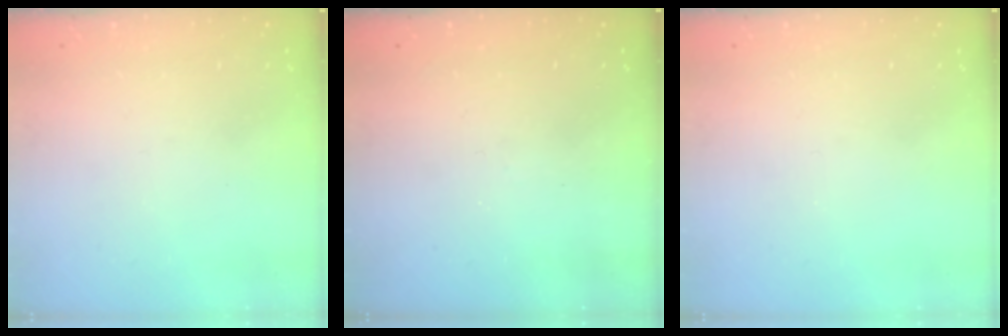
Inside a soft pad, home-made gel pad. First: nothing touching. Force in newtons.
{"total": 4.4, "press": 4.4, "slide": 0.6}
{"total": 0.0}